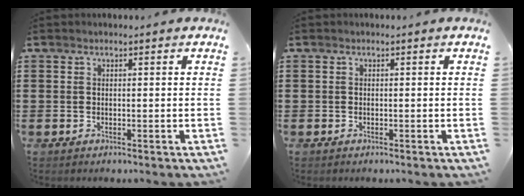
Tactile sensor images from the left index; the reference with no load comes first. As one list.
[{"total": 0.0}]